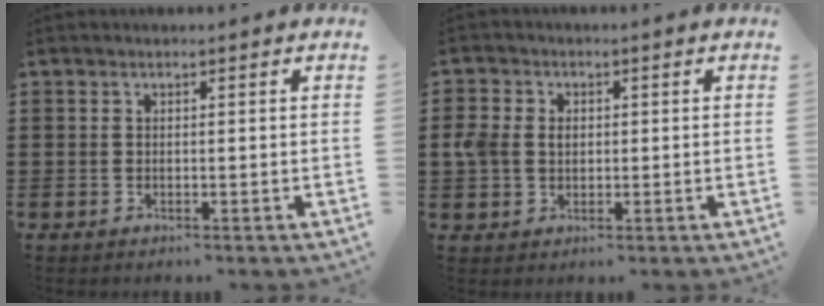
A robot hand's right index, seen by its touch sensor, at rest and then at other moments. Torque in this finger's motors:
{"motor_torque": [0.58, 0.27, 0.09, 0.09]}